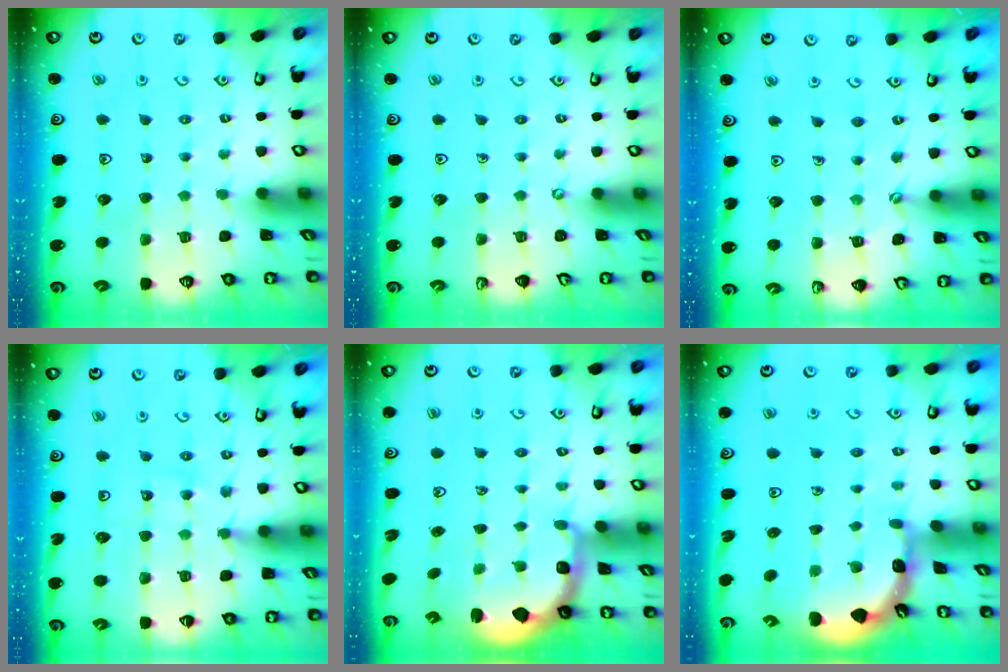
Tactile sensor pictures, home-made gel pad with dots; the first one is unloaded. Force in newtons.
{"total": 0.0}
{"total": 2.7, "press": 2.7, "slide": 0.4}
{"total": 10.7, "press": 10.4, "slide": 2.5}
{"total": 2.5, "press": 1.2, "slide": 2.2}
{"total": 1.7, "press": 1.7, "slide": 0.1}